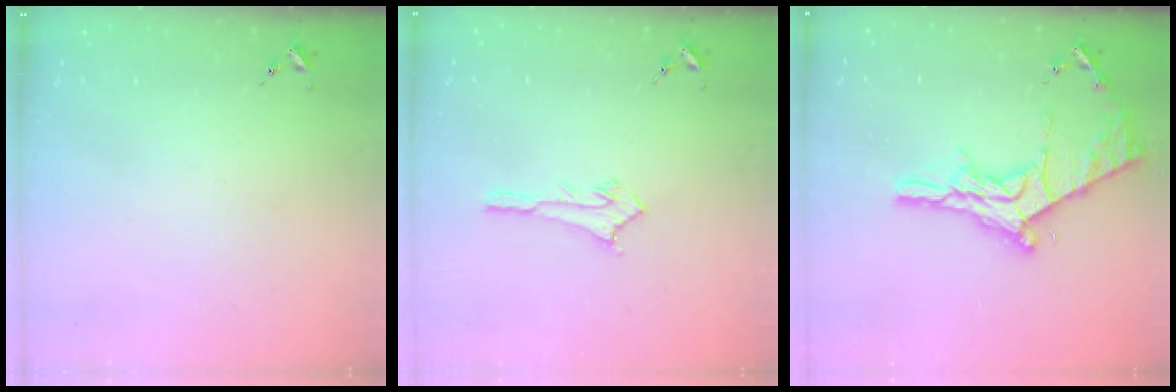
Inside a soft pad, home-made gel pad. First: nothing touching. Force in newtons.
{"total": 3.8, "press": 3.8, "slide": 0.5}
{"total": 20.6, "press": 20.6, "slide": 1.6}